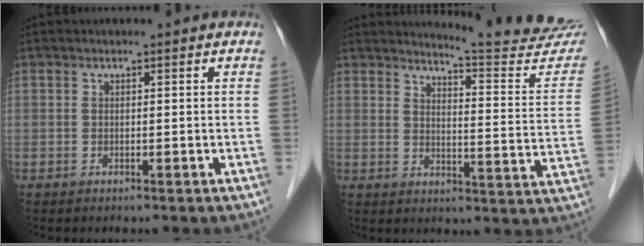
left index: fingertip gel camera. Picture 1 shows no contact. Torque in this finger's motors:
{"motor_torque": [-0.05, -0.09, 0.11, 0.01]}